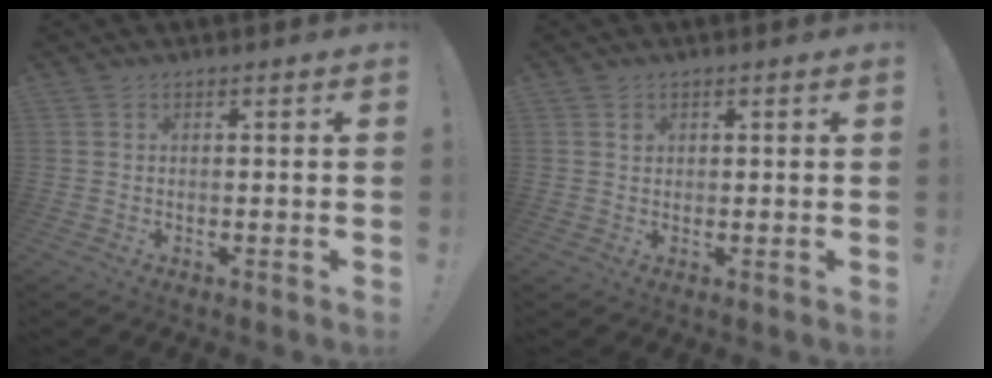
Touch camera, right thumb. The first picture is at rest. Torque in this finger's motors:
{"motor_torque": [-0.04, 0.00, -0.52, -0.27, -0.02]}